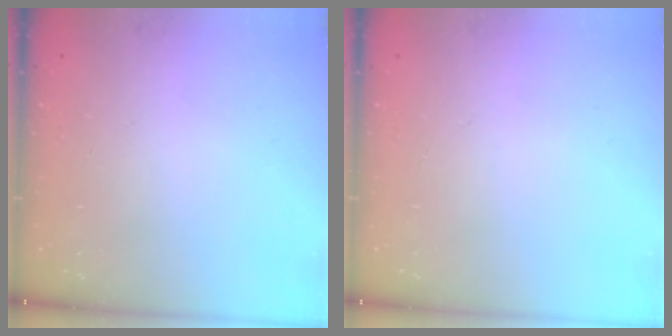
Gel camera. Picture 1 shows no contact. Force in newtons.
{"total": 0.0}